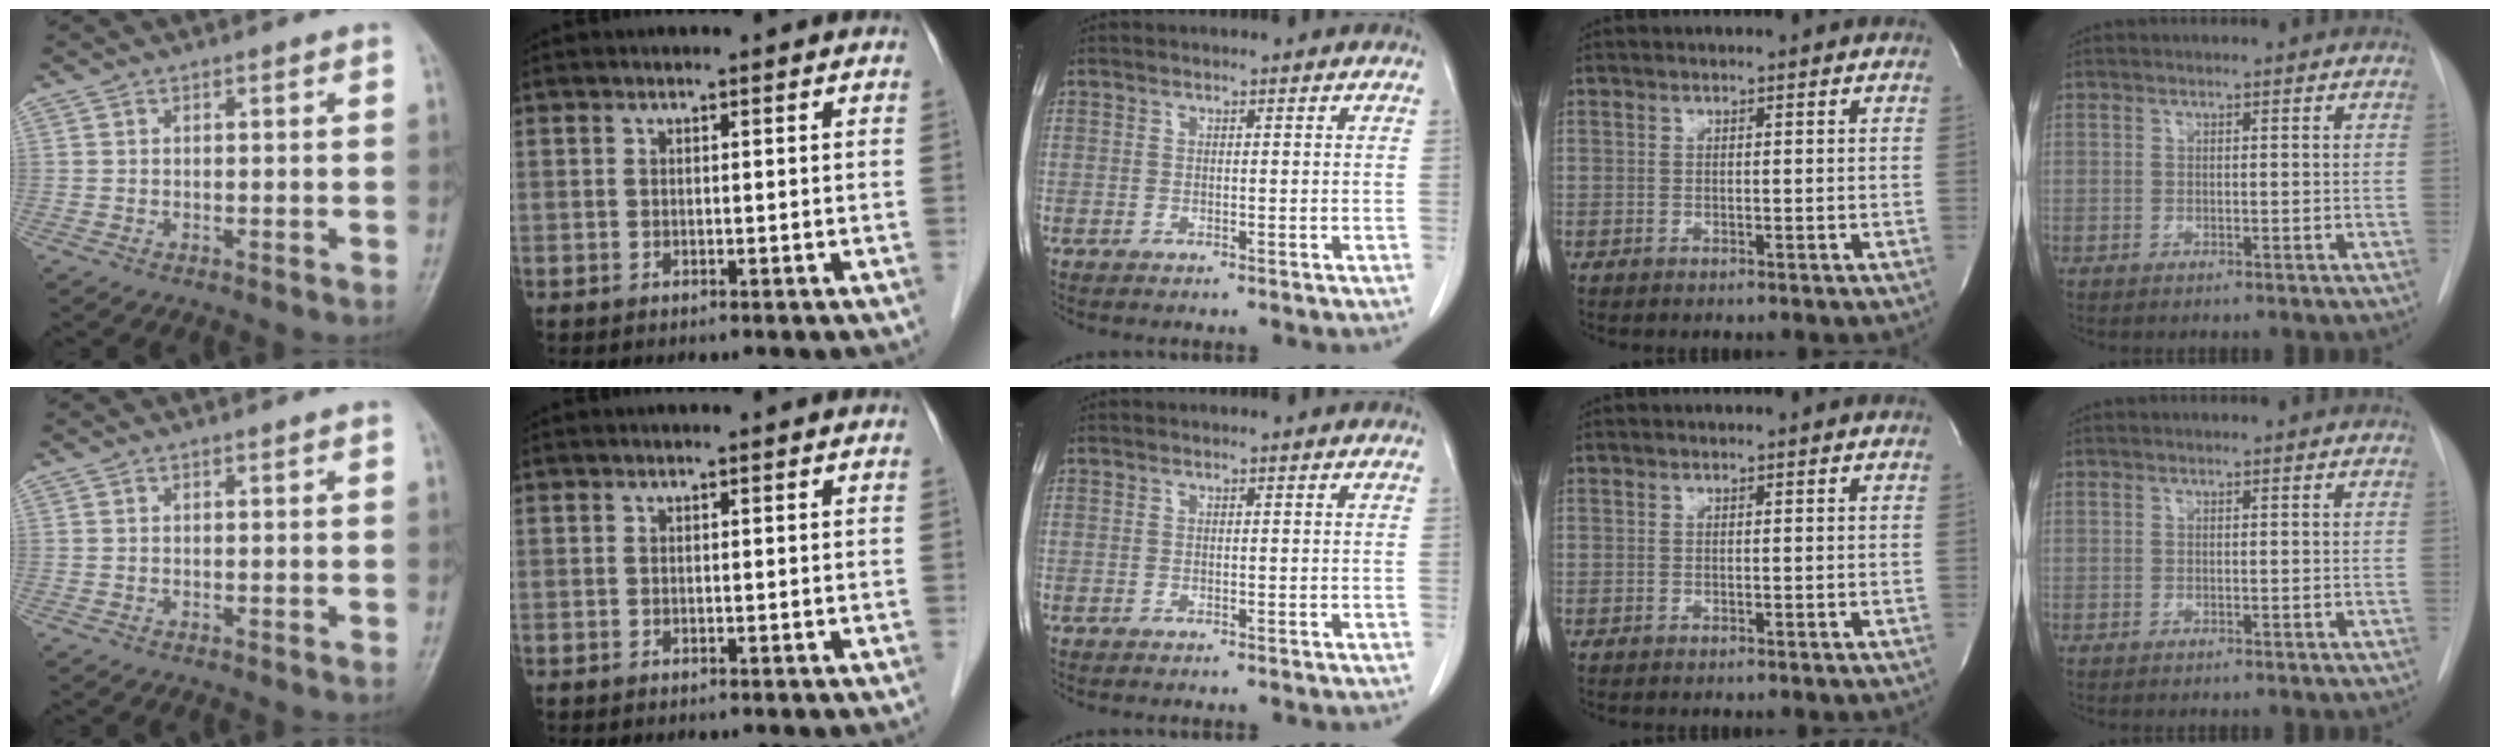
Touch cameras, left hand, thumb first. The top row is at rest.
{}